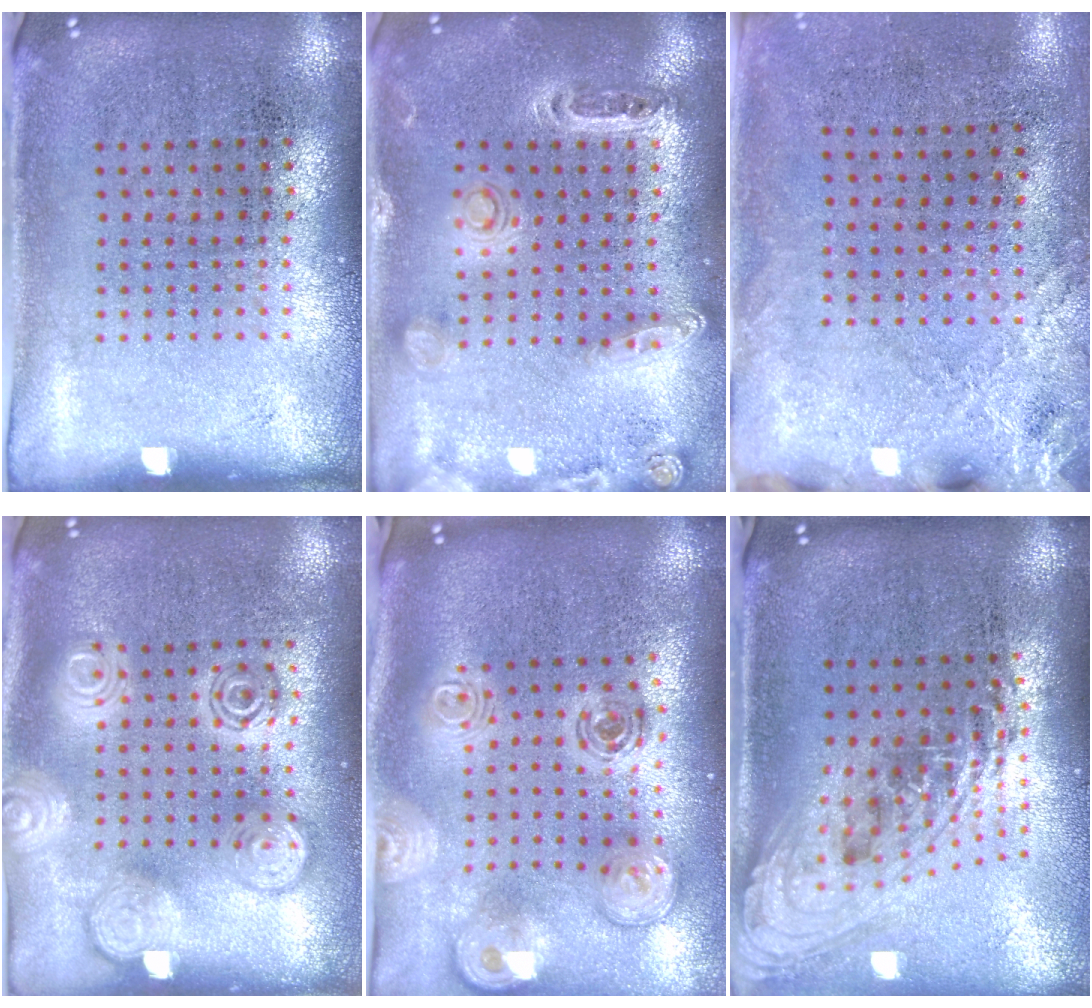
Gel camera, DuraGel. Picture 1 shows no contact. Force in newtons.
{"total": 1.3, "press": 1.3, "slide": 0.2}
{"total": 2.5, "press": 2.1, "slide": 1.4}
{"total": 2.8, "press": 2.8, "slide": 0.3}
{"total": 2.5, "press": 1.9, "slide": 1.6}
{"total": 2.2, "press": 1.6, "slide": 1.6}